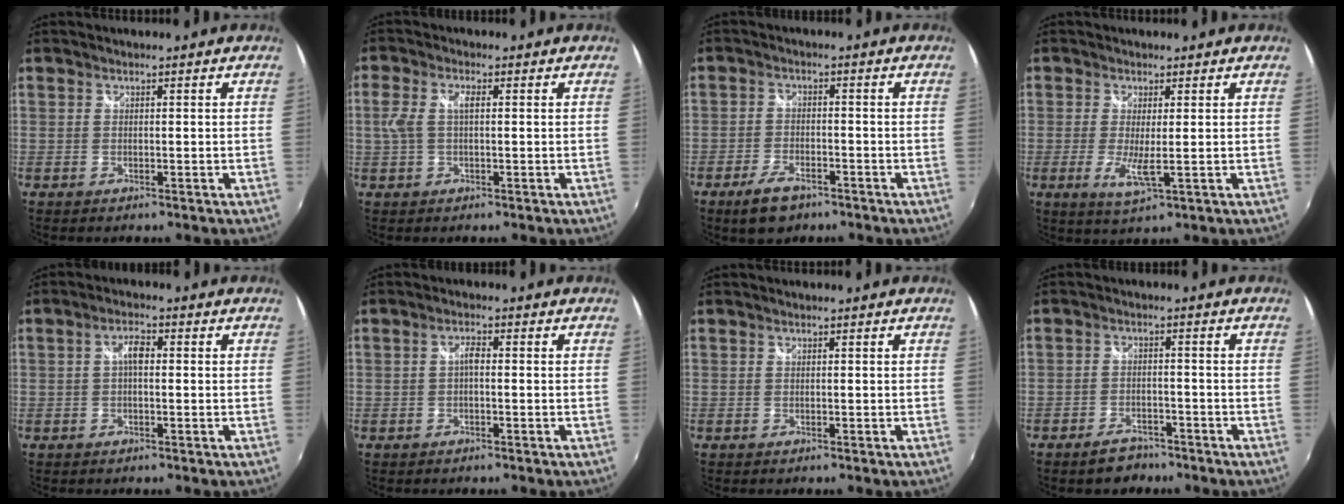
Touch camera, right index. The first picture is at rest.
{"total": 3.9, "force": [0.1, 1.8, 3.4], "torque": [-0.070, 0.005, 0.004]}
{"total": 6.2, "force": [-4.3, 3.0, 3.3], "torque": [-0.086, -0.004, -0.074]}
{"total": 4.2, "force": [-0.5, 0.5, 4.2], "torque": [-0.088, -0.010, -0.008]}
{"total": 2.7, "force": [0.0, 1.2, 2.5], "torque": [-0.046, 0.010, -0.001]}
{"total": 1.8, "force": [-0.3, 0.7, 1.6], "torque": [-0.031, 0.007, -0.008]}
{"total": 0.0}
{"total": 5.0, "force": [-3.9, 2.8, 1.4], "torque": [-0.042, 0.011, -0.057]}